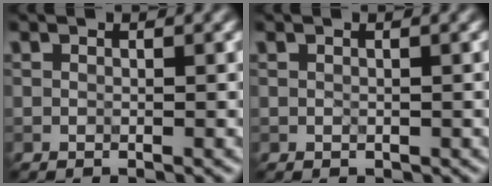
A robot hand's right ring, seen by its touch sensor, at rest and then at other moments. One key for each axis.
{"total": 0.5, "fx": 0.0, "fy": 0.5, "fz": 0.2, "tx": -0.003, "ty": 0.000, "tz": 0.000}